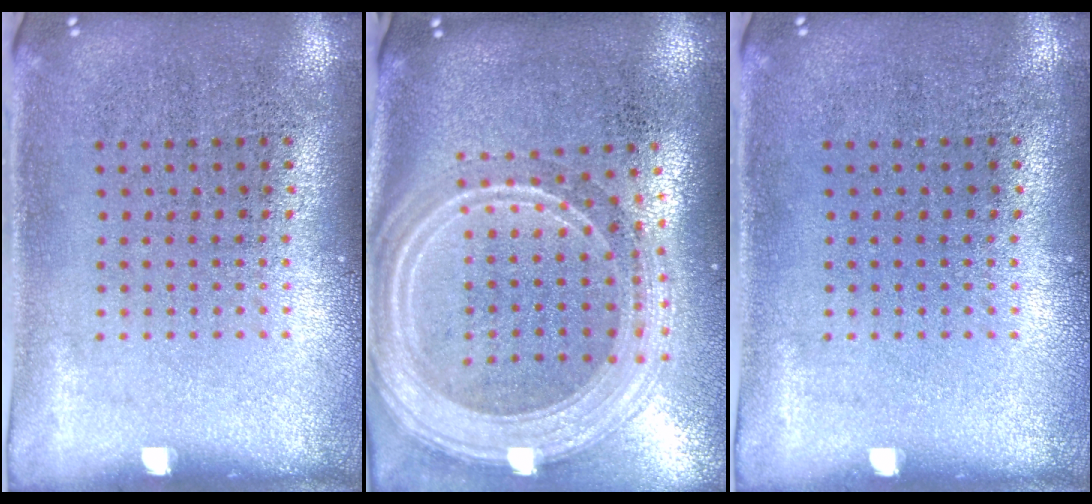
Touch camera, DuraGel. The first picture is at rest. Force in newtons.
{"total": 2.9, "press": 2.4, "slide": 1.7}
{"total": 0.0}